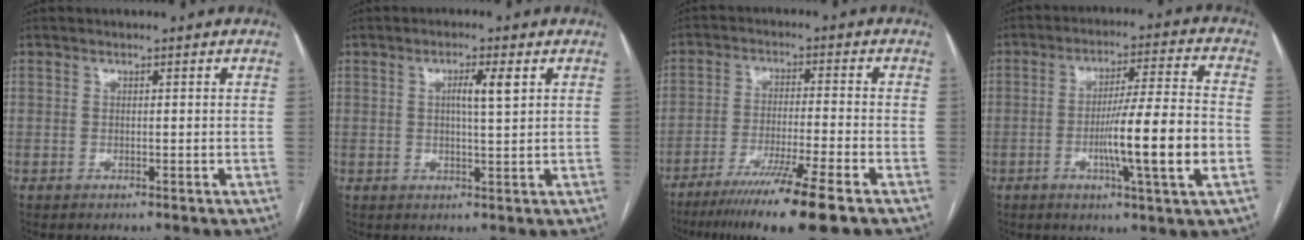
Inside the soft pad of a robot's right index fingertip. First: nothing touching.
{"total": 3.7, "force": [1.1, 0.1, 3.5], "torque": [-0.061, 0.001, 0.017]}
{"total": 12.7, "force": [-8.9, -1.1, 9.0], "torque": [-0.153, -0.039, -0.145]}
{"total": 13.3, "force": [-3.2, -0.5, 12.9], "torque": [-0.216, -0.006, -0.056]}